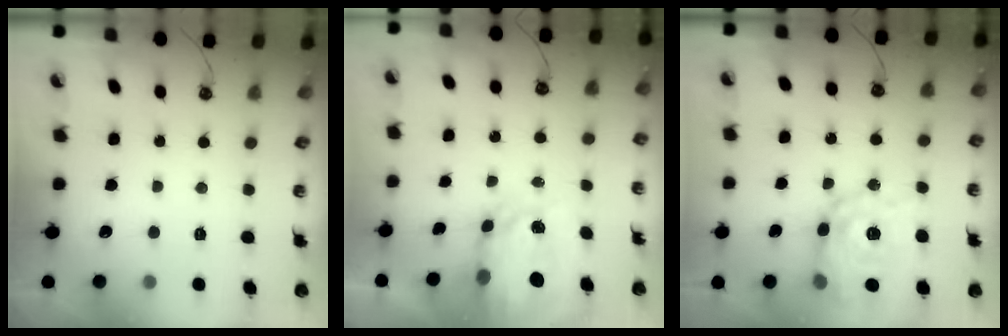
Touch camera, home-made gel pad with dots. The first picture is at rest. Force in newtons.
{"total": 5.4, "press": 5.4, "slide": 0.6}
{"total": 15.7, "press": 15.6, "slide": 1.5}